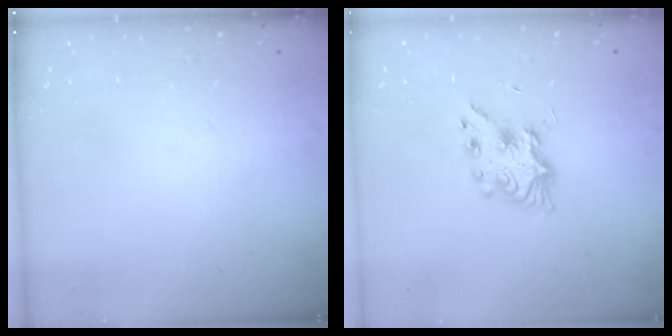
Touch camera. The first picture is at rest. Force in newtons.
{"total": 7.6, "press": 7.6, "slide": 0.6}